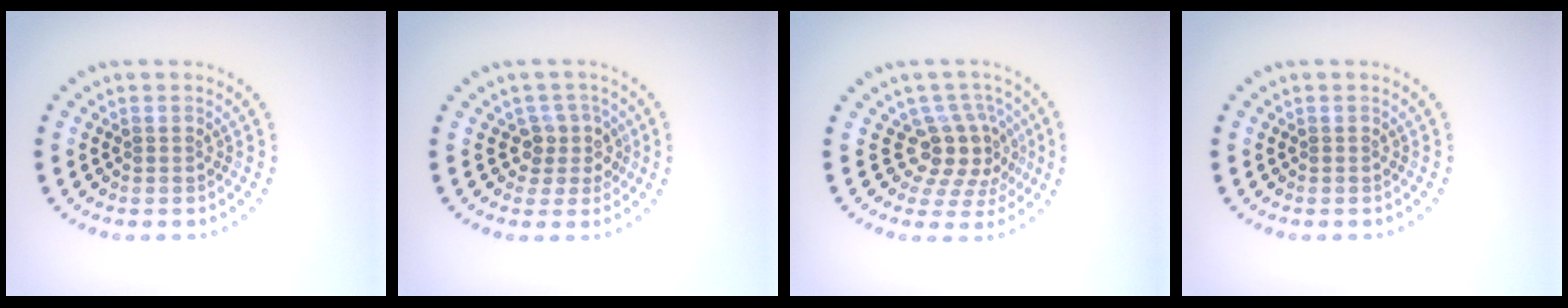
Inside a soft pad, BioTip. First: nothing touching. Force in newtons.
{"total": 2.4, "press": 1.9, "slide": 1.4}
{"total": 4.1, "press": 2.9, "slide": 2.8}
{"total": 0.0}